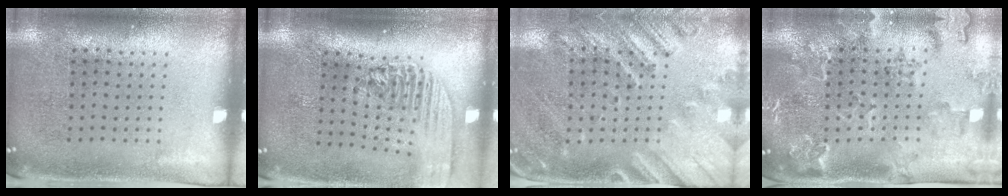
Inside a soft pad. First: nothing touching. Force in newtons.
{"total": 2.2, "press": 1.7, "slide": 1.4}
{"total": 2.4, "press": 2.0, "slide": 1.5}
{"total": 2.4, "press": 2.2, "slide": 0.8}